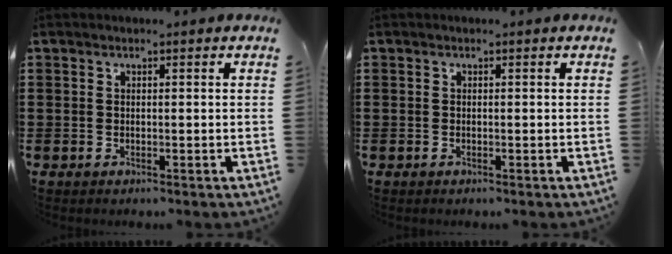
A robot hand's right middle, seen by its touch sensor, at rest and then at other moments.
{"total": 0.0}